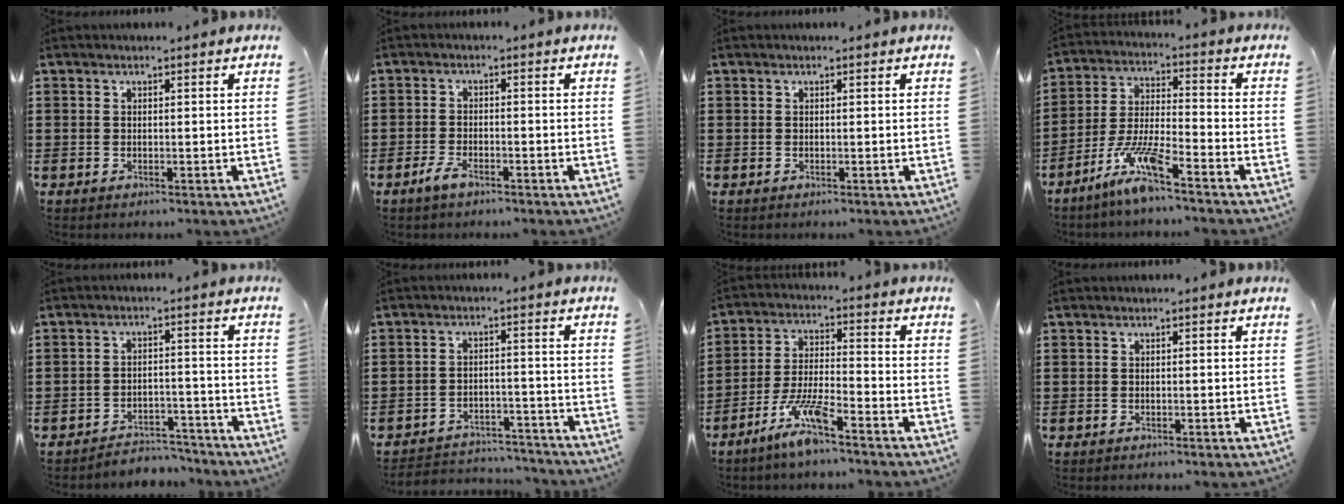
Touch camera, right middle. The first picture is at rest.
{"total": 2.9, "force": [-1.9, 1.0, 1.9], "torque": [-0.054, -0.004, -0.042]}
{"total": 0.0}
{"total": 8.5, "force": [-6.4, 0.6, 5.6], "torque": [-0.124, -0.012, -0.124]}
{"total": 4.0, "force": [-3.9, 0.7, 0.1], "torque": [-0.008, 0.006, -0.083]}
{"total": 4.0, "force": [-3.9, 0.7, 0.1], "torque": [-0.006, 0.005, -0.084]}
{"total": 7.8, "force": [-5.7, 0.7, 5.2], "torque": [-0.110, -0.010, -0.109]}
{"total": 0.0}